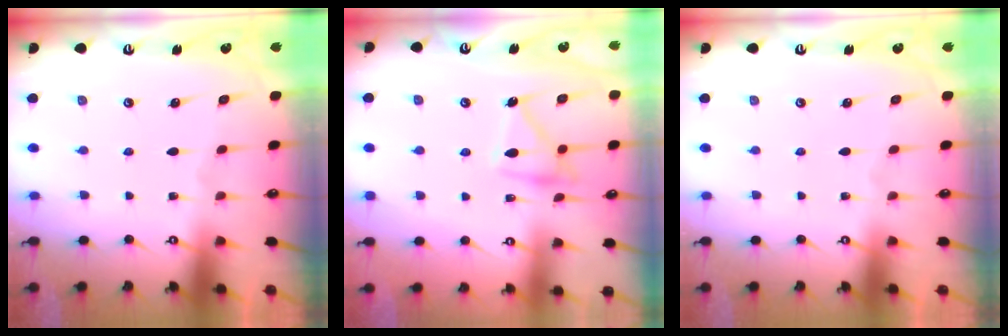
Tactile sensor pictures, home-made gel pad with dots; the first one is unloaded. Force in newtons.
{"total": 13.6, "press": 13.6, "slide": 0.9}
{"total": 0.0}